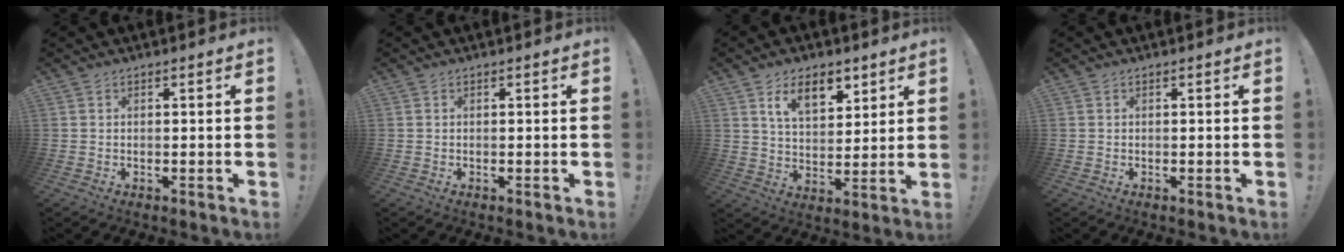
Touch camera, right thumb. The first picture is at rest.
{"total": 0.0}
{"total": 11.1, "force": [6.6, 6.0, 6.7], "torque": [-0.104, -0.022, 0.119]}
{"total": 0.0}